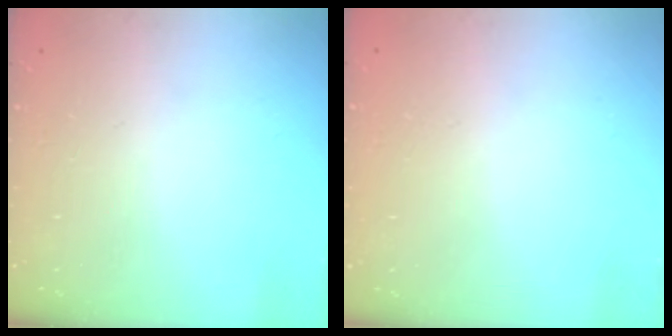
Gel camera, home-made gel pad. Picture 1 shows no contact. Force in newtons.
{"total": 0.5, "press": 0.5, "slide": 0.1}